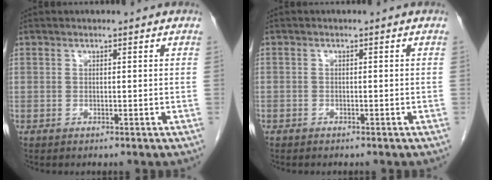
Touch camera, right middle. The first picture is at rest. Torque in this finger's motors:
{"motor_torque": [0.93, 0.16, -0.05, -0.21]}